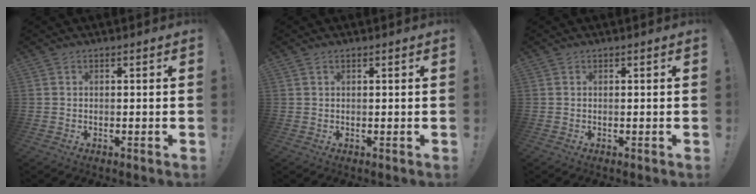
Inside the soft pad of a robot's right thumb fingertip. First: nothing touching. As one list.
[{"total": 0.6, "force": [0.4, 0.2, 0.4], "torque": [-0.008, 0.000, 0.008]}, {"total": 0.0}]